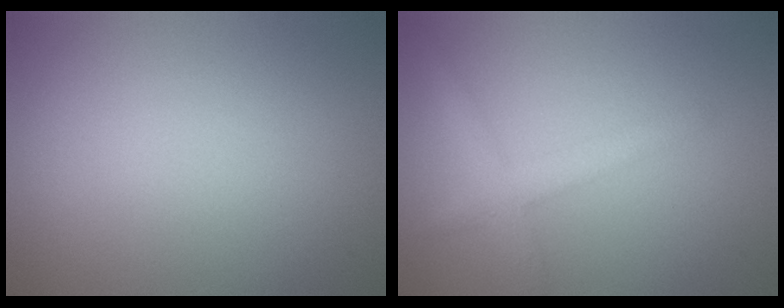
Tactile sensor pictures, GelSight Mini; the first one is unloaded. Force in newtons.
{"total": 2.6, "press": 2.6, "slide": 0.2}